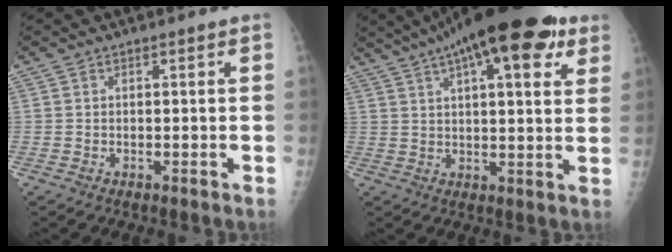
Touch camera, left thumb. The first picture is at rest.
{"total": 22.2, "force": [12.7, 7.1, 16.8], "torque": [-0.241, 0.008, 0.183]}